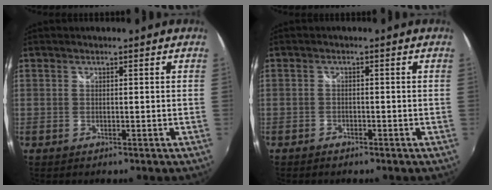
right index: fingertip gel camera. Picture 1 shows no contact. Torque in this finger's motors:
{"motor_torque": [0.11, -0.13, 0.00, 0.00]}